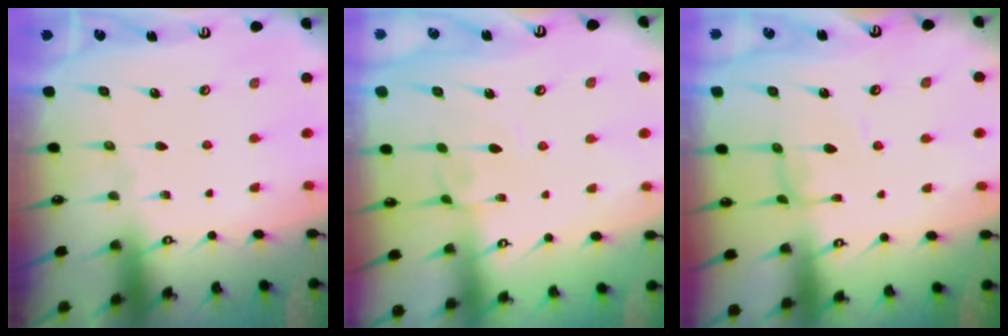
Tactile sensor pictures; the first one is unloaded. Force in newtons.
{"total": 3.9, "press": 3.9, "slide": 0.1}
{"total": 1.3, "press": 1.2, "slide": 0.3}